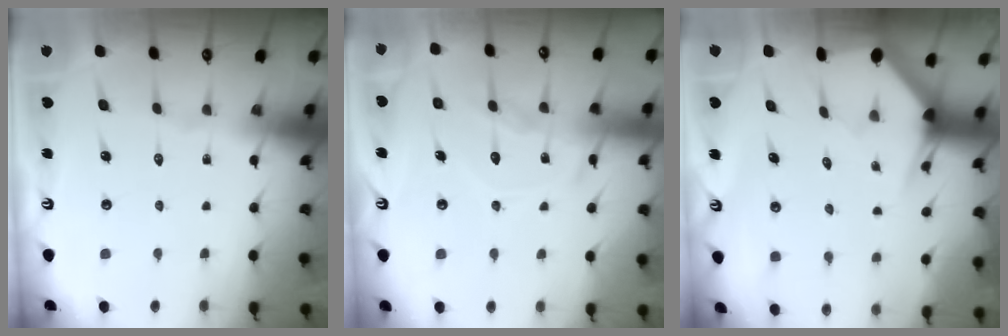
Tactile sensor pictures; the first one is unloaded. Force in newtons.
{"total": 12.2, "press": 12.2, "slide": 1.1}
{"total": 3.0, "press": 3.0, "slide": 0.0}